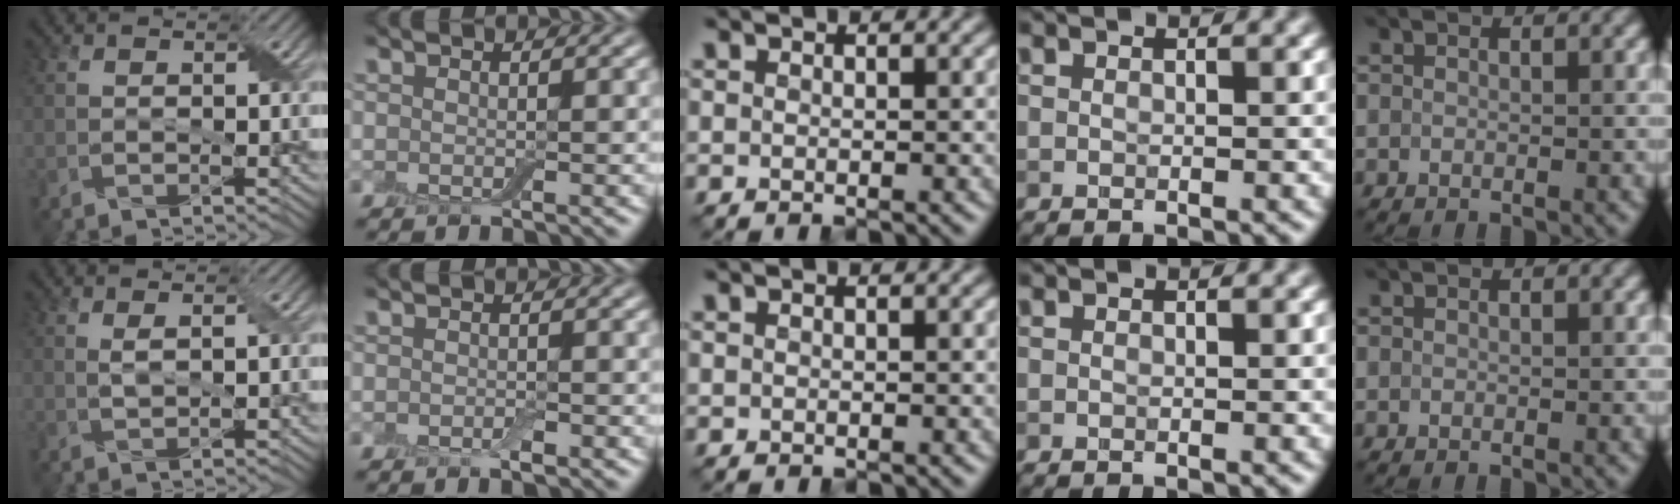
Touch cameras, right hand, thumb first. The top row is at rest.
{"thumb": {"total": 1.4, "force": [0.6, 0.3, 1.3], "torque": [-0.032, 0.001, 0.013]}, "index": {"total": 1.0, "force": [-0.5, 0.4, 0.8], "torque": [-0.012, -0.001, -0.007]}}